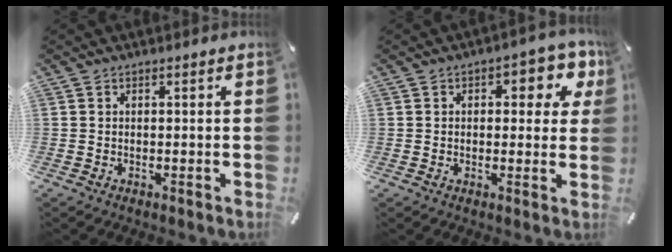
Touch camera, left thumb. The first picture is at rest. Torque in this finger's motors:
{"motor_torque": [0.24, -0.08, 0.34, 0.20, 0.05]}